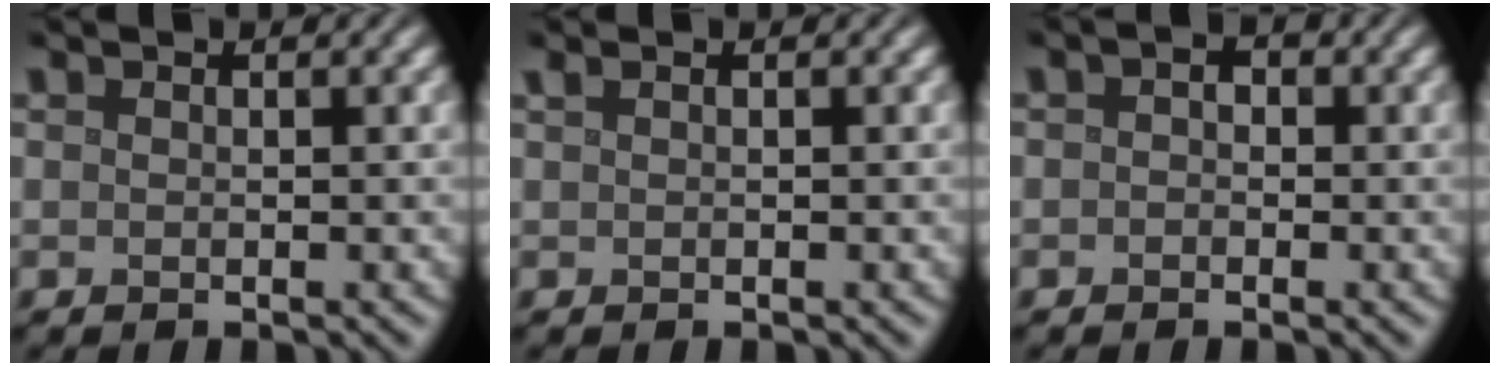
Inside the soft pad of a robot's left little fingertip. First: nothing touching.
{"total": 0.7, "force": [0.4, 0.2, 0.6], "torque": [-0.014, 0.008, 0.006]}
{"total": 1.2, "force": [0.0, 0.9, 0.9], "torque": [-0.013, 0.001, -0.007]}